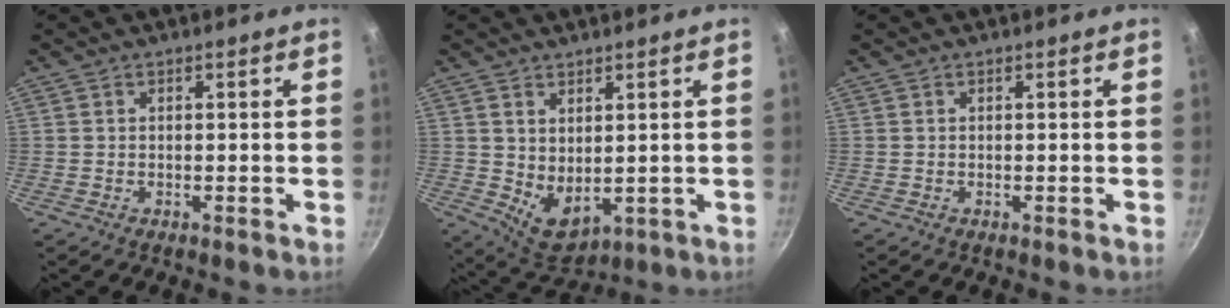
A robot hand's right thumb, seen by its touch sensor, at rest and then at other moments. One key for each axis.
{"total": 5.4, "fx": 1.2, "fy": 3.4, "fz": 4.1, "tx": -0.061, "ty": -0.026, "tz": 0.032}
{"total": 0.0}